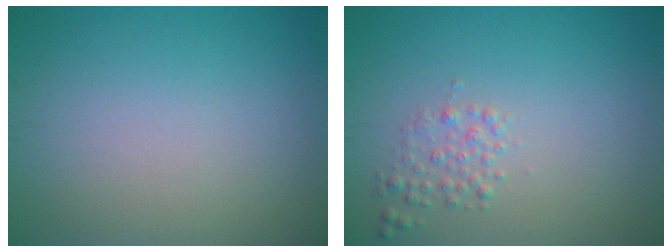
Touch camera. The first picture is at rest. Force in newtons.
{"total": 1.5, "press": 1.5, "slide": 0.0}